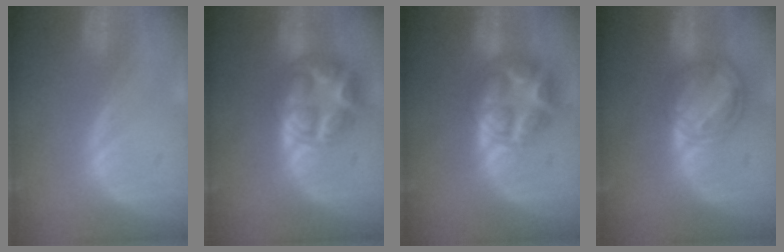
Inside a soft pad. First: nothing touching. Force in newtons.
{"total": 8.6, "press": 8.5, "slide": 0.7}
{"total": 8.0, "press": 8.0, "slide": 0.5}
{"total": 8.2, "press": 7.1, "slide": 4.1}